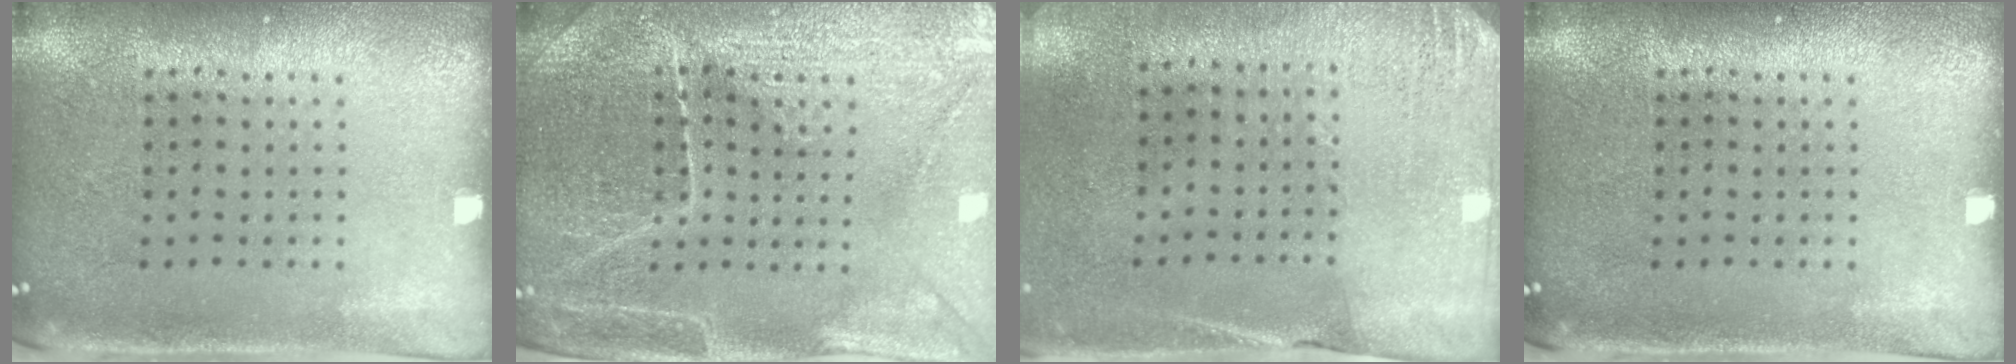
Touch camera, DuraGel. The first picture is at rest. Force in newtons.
{"total": 4.1, "press": 4.0, "slide": 1.1}
{"total": 2.6, "press": 2.3, "slide": 1.3}
{"total": 0.0}